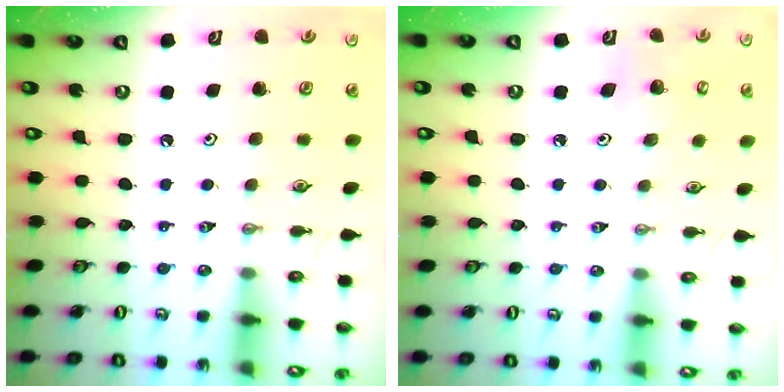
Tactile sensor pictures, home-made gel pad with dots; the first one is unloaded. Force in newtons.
{"total": 6.0, "press": 6.0, "slide": 0.6}